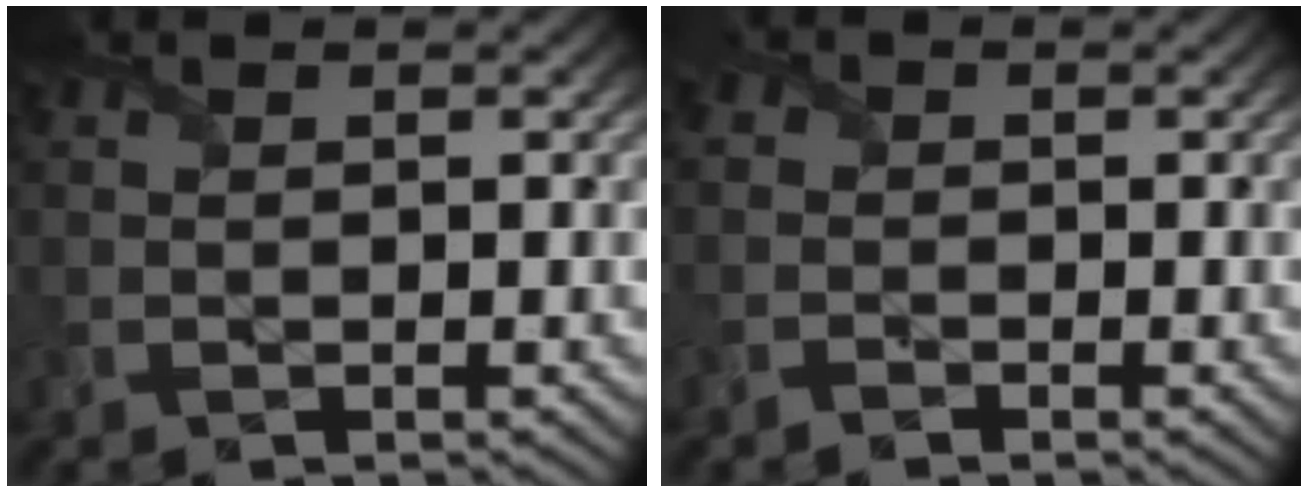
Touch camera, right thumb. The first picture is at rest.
{"total": 1.6, "force": [-0.9, 1.2, 0.5], "torque": [-0.015, 0.001, -0.026]}